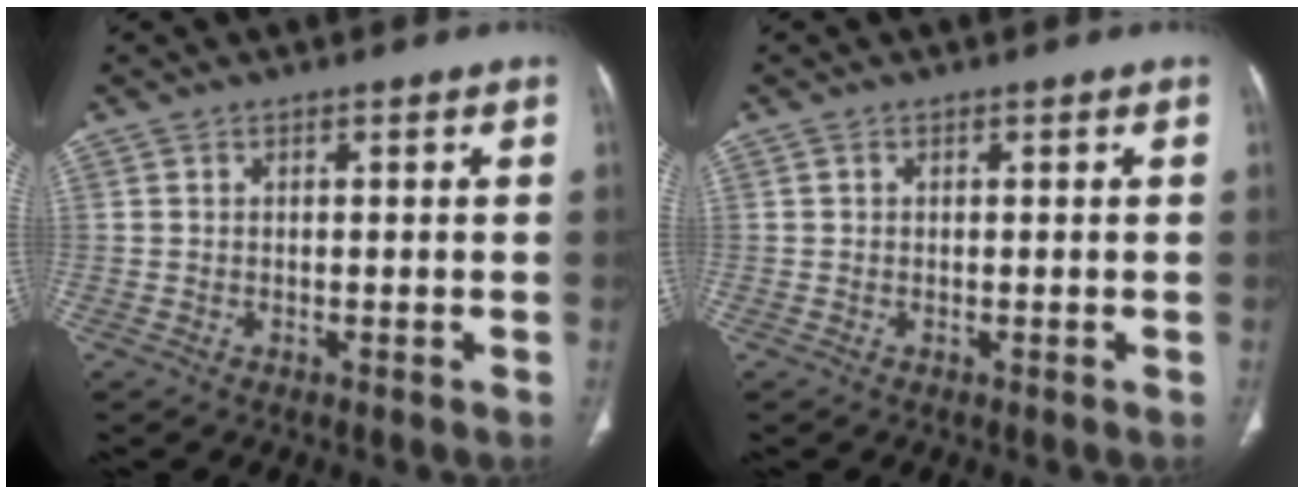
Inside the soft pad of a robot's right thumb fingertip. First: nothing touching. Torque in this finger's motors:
{"motor_torque": [-0.14, 0.11, -0.21, 0.15, 0.02]}